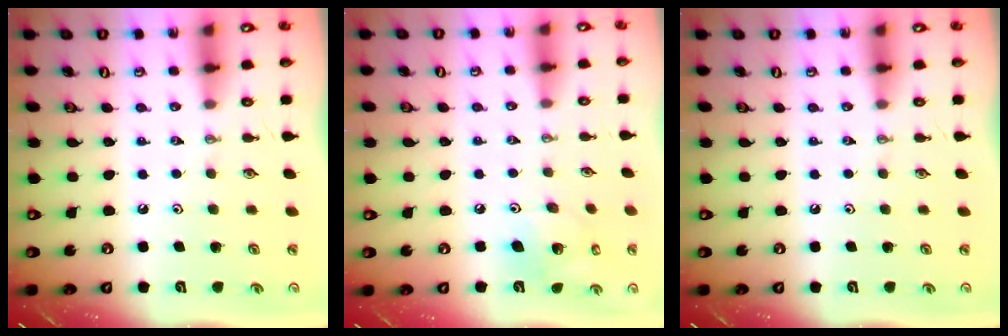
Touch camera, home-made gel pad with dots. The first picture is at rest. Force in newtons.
{"total": 8.9, "press": 8.6, "slide": 2.3}
{"total": 0.0}